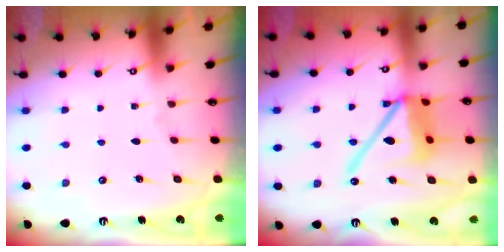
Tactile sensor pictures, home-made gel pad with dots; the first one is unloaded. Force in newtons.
{"total": 16.7, "press": 16.5, "slide": 2.0}